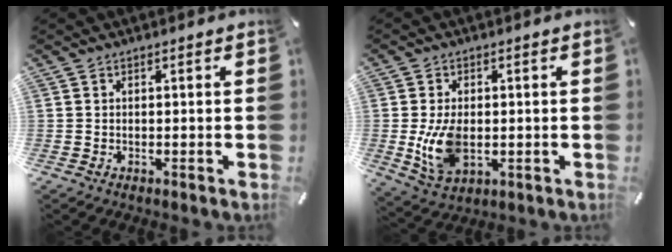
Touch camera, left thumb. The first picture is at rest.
{"total": 9.2, "force": [-0.7, 5.8, 7.1], "torque": [-0.148, -0.009, -0.014]}